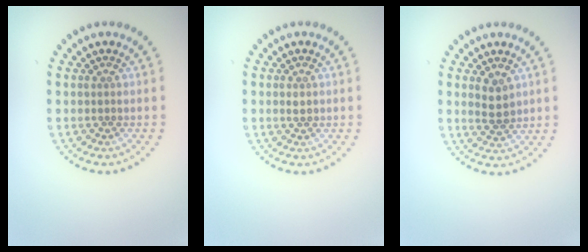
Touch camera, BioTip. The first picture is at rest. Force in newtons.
{"total": 0.8, "press": 0.8, "slide": 0.1}
{"total": 2.1, "press": 2.0, "slide": 0.7}